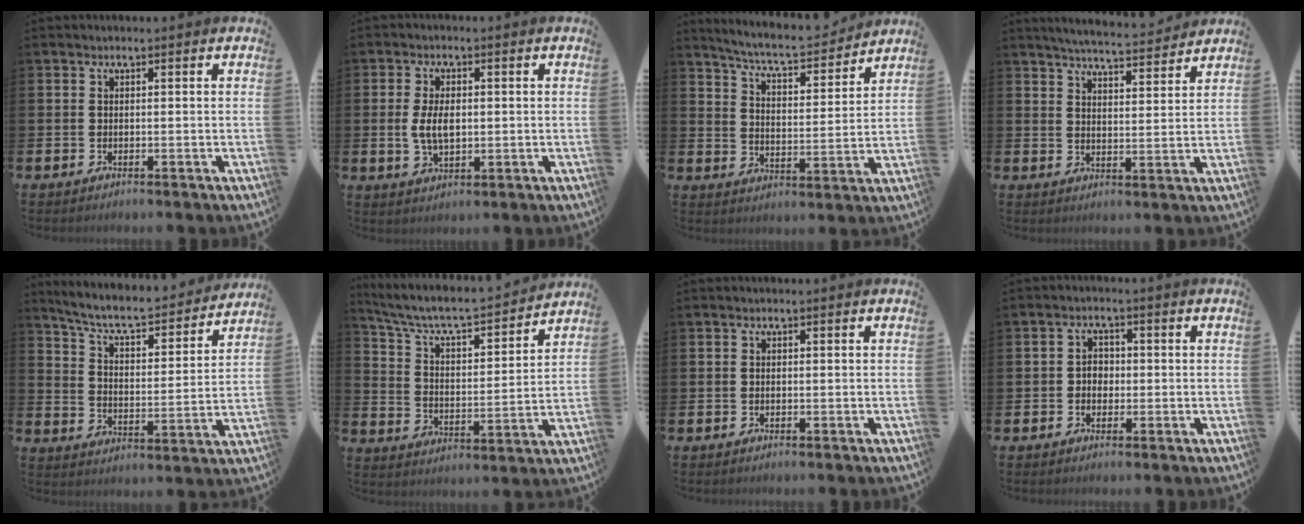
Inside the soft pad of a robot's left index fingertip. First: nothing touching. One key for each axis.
{"total": 4.9, "fx": 0.3, "fy": 2.7, "fz": 4.1, "tx": -0.075, "ty": 0.001, "tz": -0.002}
{"total": 7.0, "fx": 6.6, "fy": 0.7, "fz": 2.0, "tx": -0.062, "ty": -0.050, "tz": 0.111}
{"total": 5.5, "fx": 5.4, "fy": 0.0, "fz": 1.0, "tx": -0.031, "ty": -0.036, "tz": 0.094}
{"total": 7.2, "fx": 6.5, "fy": 1.4, "fz": 2.6, "tx": -0.078, "ty": -0.049, "tz": 0.107}
{"total": 7.3, "fx": 6.6, "fy": 1.5, "fz": 2.8, "tx": -0.088, "ty": -0.046, "tz": 0.109}
{"total": 0.0}
{"total": 2.4, "fx": -0.3, "fy": 2.0, "fz": 1.3, "tx": -0.015, "ty": 0.003, "tz": -0.011}